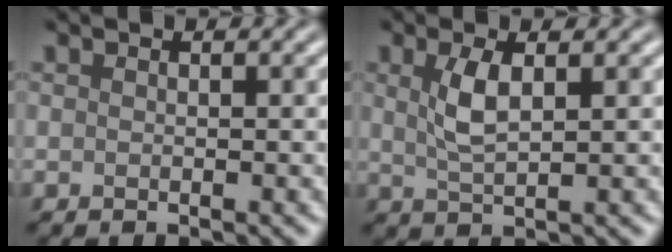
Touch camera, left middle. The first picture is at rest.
{"total": 2.9, "force": [0.9, 1.0, 2.6], "torque": [-0.057, 0.001, 0.019]}